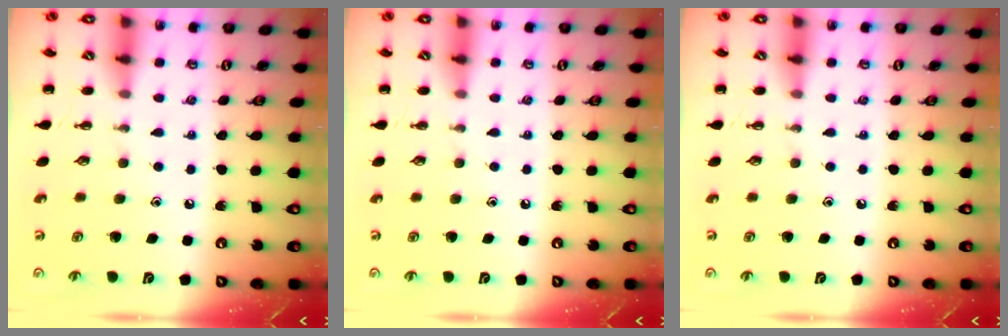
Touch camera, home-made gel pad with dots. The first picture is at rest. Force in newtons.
{"total": 0.0}
{"total": 0.0}